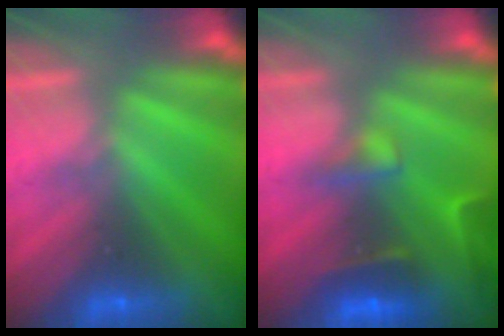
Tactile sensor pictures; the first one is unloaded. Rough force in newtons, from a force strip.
{"total": 7.1}